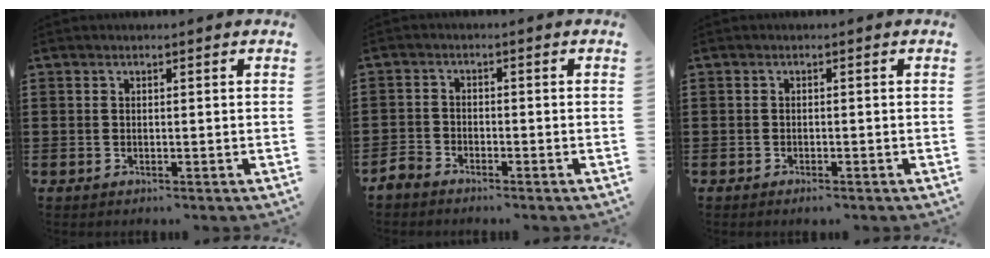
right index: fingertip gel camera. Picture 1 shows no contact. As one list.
[{"total": 2.5, "force": [-2.4, 0.8, 0.2], "torque": [-0.017, -0.001, -0.053]}, {"total": 0.8, "force": [-0.7, -0.1, 0.2], "torque": [-0.007, -0.006, -0.014]}]